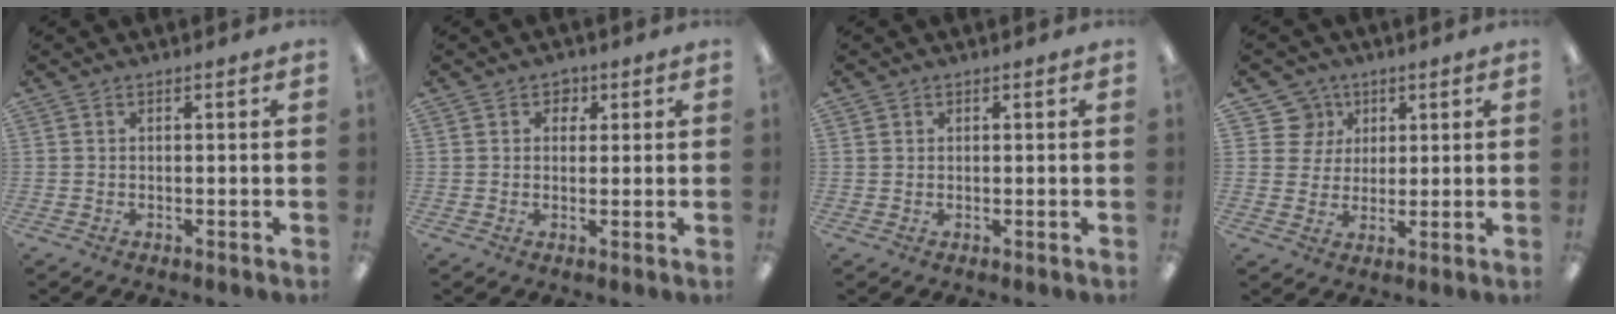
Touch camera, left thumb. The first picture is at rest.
{"total": 2.6, "force": [1.3, 2.2, 0.6], "torque": [0.007, -0.003, 0.018]}
{"total": 0.8, "force": [0.4, 0.7, -0.1], "torque": [0.002, 0.004, 0.007]}
{"total": 8.2, "force": [3.7, 7.3, 0.7], "torque": [-0.018, -0.015, 0.074]}